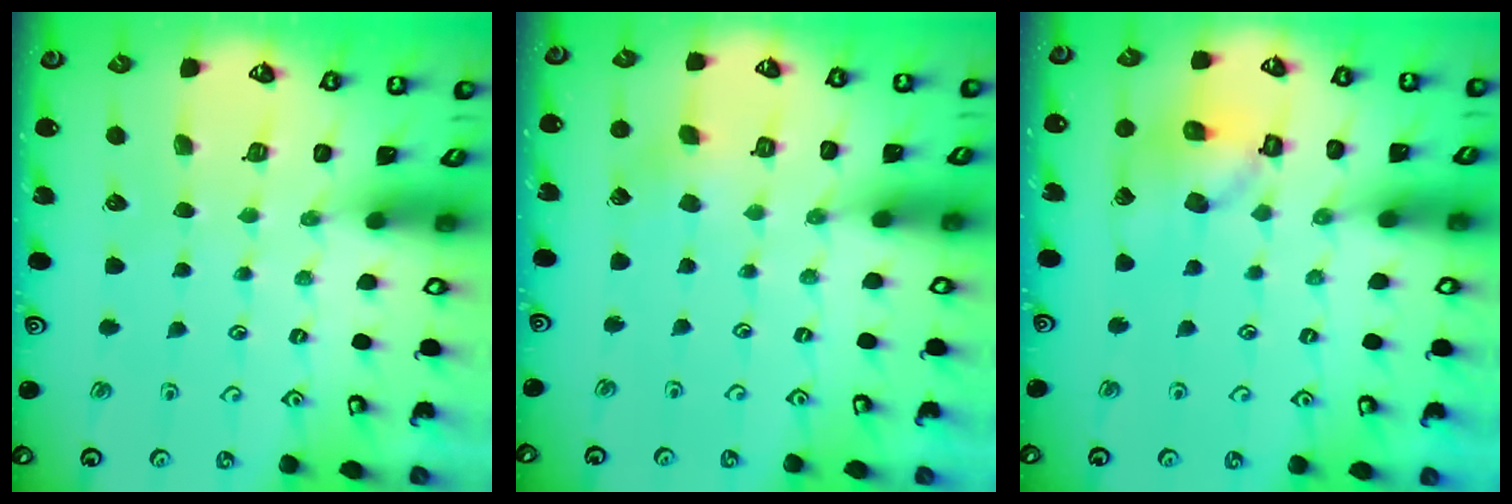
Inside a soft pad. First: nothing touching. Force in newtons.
{"total": 2.6, "press": 2.6, "slide": 0.2}
{"total": 13.8, "press": 13.6, "slide": 2.0}